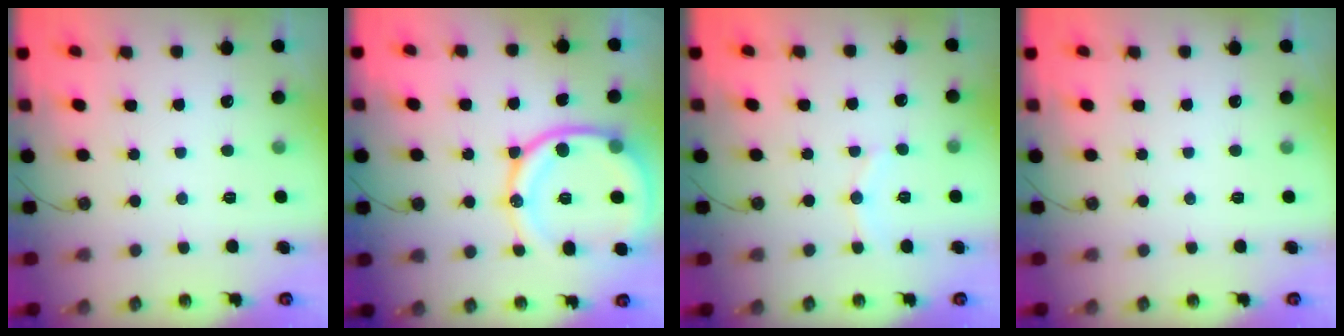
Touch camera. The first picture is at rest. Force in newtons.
{"total": 19.7, "press": 19.6, "slide": 2.3}
{"total": 7.1, "press": 7.1, "slide": 0.5}
{"total": 0.0}